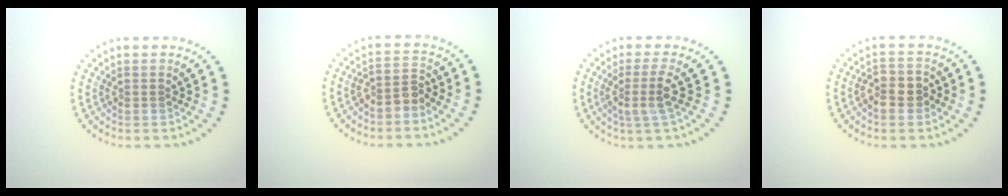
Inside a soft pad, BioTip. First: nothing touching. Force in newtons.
{"total": 2.1, "press": 1.7, "slide": 1.2}
{"total": 2.6, "press": 2.0, "slide": 1.7}
{"total": 2.6, "press": 2.5, "slide": 0.8}